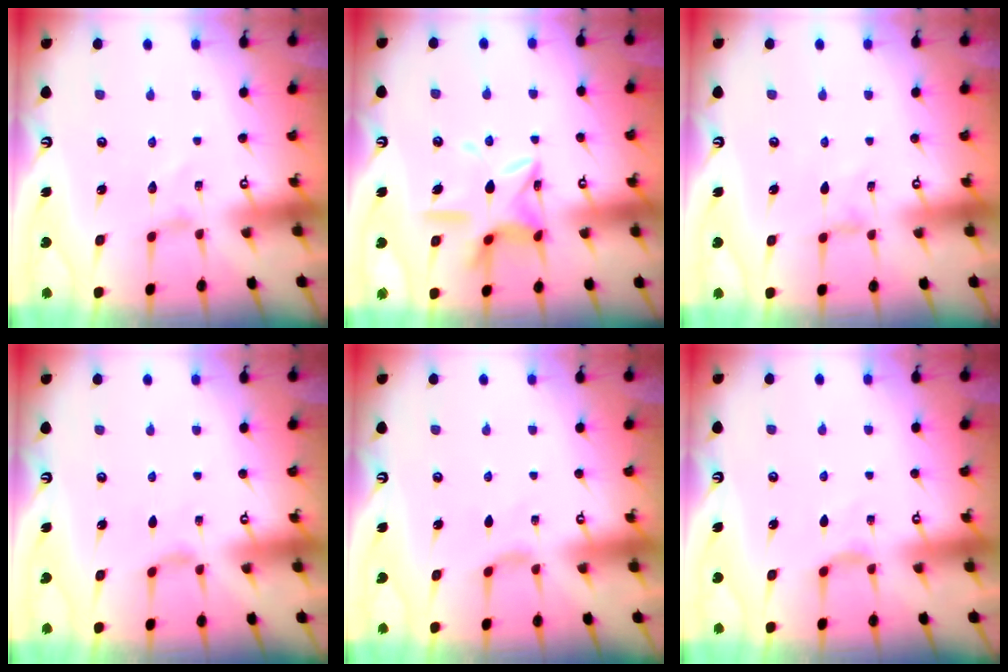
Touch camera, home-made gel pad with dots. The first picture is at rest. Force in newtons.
{"total": 12.9, "press": 12.8, "slide": 0.9}
{"total": 0.0}
{"total": 2.4, "press": 2.3, "slide": 0.5}
{"total": 1.9, "press": 1.8, "slide": 0.5}
{"total": 2.7, "press": 2.6, "slide": 0.6}